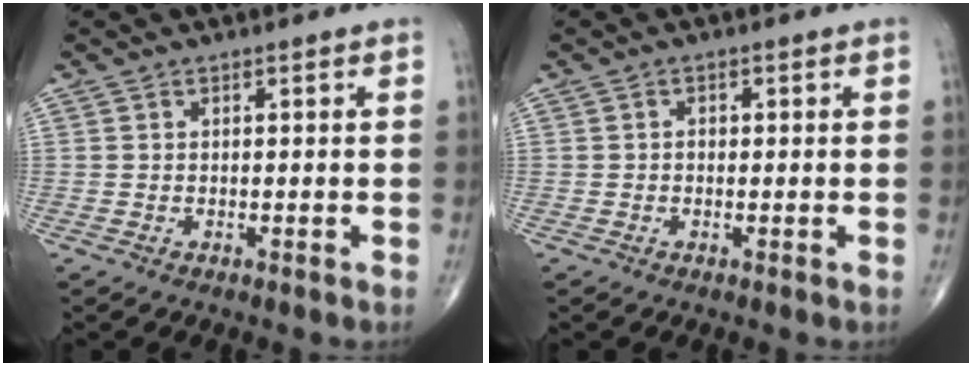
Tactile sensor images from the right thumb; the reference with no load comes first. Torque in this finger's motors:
{"motor_torque": [-0.62, -0.01, 0.25, 0.19, 0.03]}